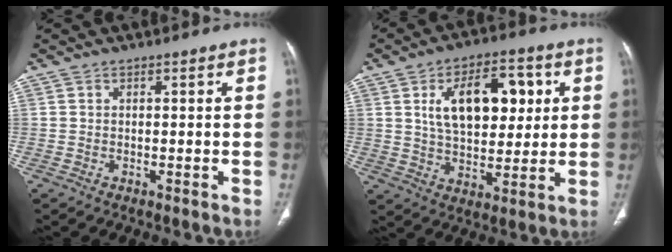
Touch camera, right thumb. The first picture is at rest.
{"total": 15.5, "force": [4.1, 8.7, 12.2], "torque": [-0.158, 0.000, 0.070]}